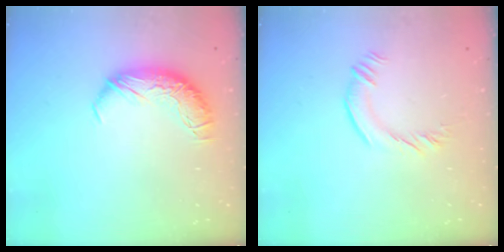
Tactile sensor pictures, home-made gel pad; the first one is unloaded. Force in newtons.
{"total": 2.5, "press": 2.3, "slide": 0.9}